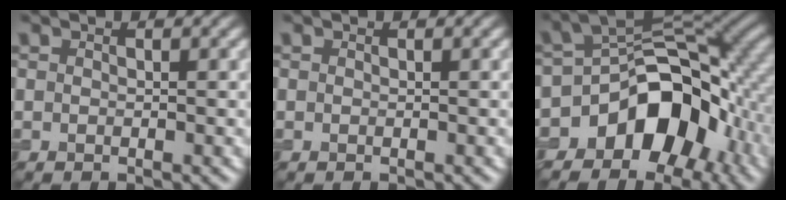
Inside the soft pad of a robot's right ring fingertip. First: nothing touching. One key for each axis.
{"total": 0.0}
{"total": 11.9, "fx": -5.1, "fy": 7.6, "fz": 7.6, "tx": -0.091, "ty": 0.009, "tz": -0.098}